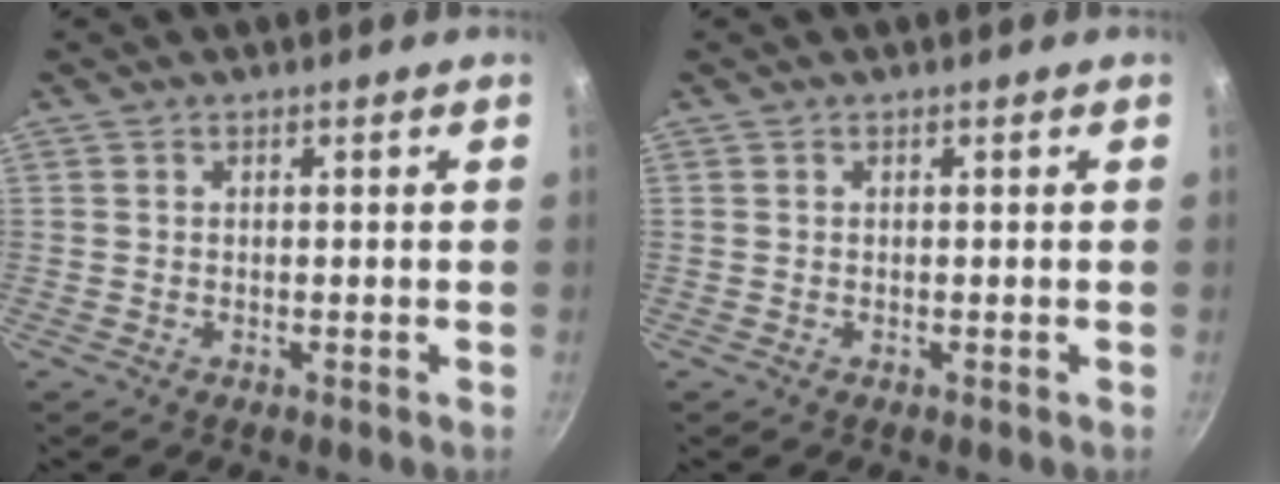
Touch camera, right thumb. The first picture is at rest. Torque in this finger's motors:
{"motor_torque": [-0.19, -0.12, 0.12, -0.19, 0.00]}